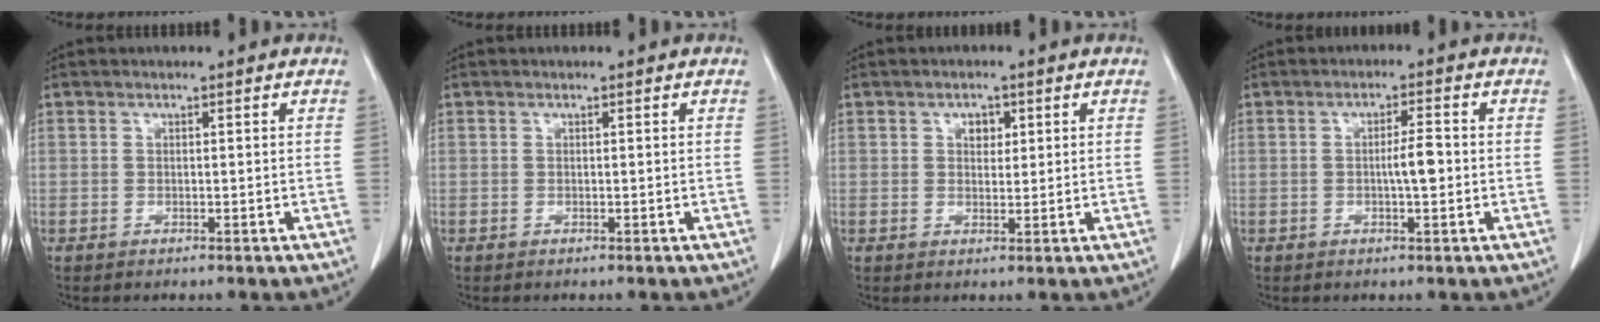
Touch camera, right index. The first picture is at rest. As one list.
[{"total": 0.0}, {"total": 2.2, "force": [0.9, 1.5, 1.3], "torque": [-0.016, 0.002, 0.013]}, {"total": 3.3, "force": [-0.4, 0.4, 3.3], "torque": [-0.054, 0.002, -0.008]}]